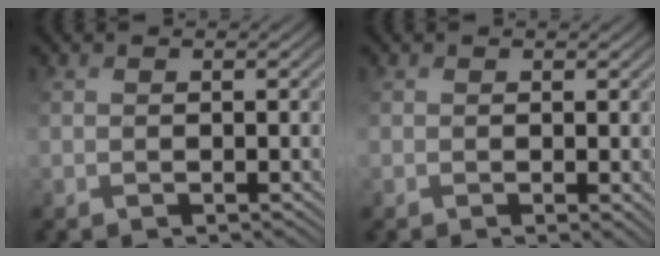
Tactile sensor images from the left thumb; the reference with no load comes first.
{"total": 1.5, "force": [-0.1, 0.4, 1.5], "torque": [-0.027, -0.004, 0.000]}